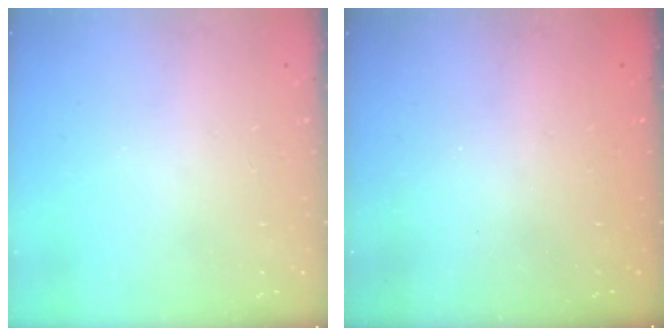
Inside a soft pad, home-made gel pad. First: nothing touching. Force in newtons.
{"total": 1.8, "press": 1.7, "slide": 0.5}